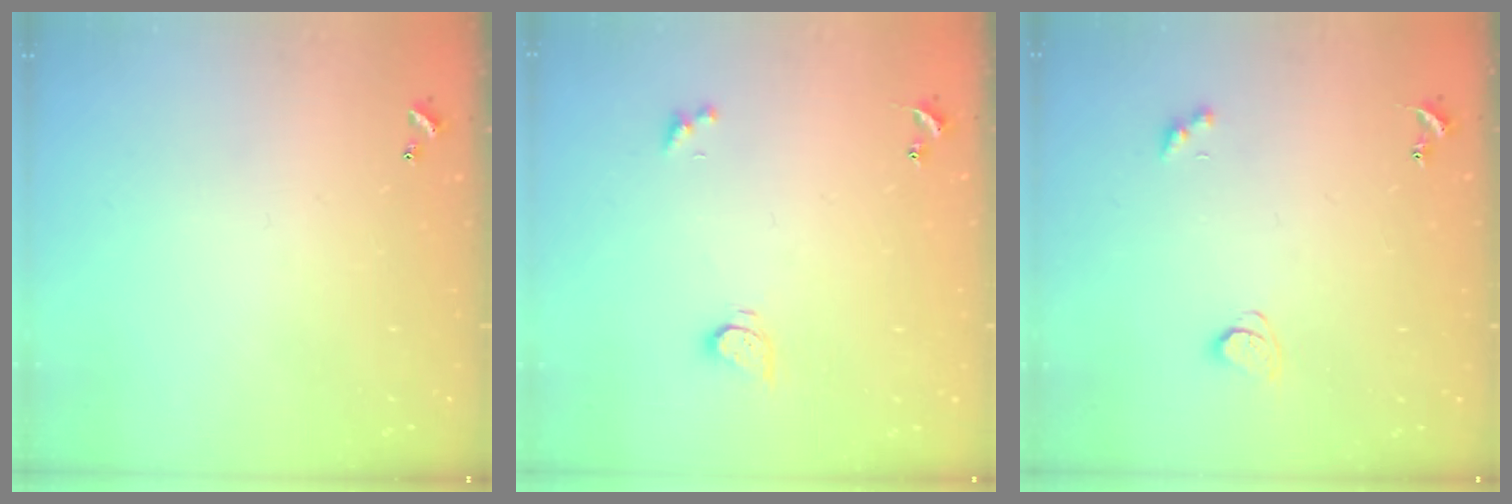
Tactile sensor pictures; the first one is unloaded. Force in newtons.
{"total": 2.4, "press": 2.3, "slide": 0.4}
{"total": 2.2, "press": 2.1, "slide": 0.7}